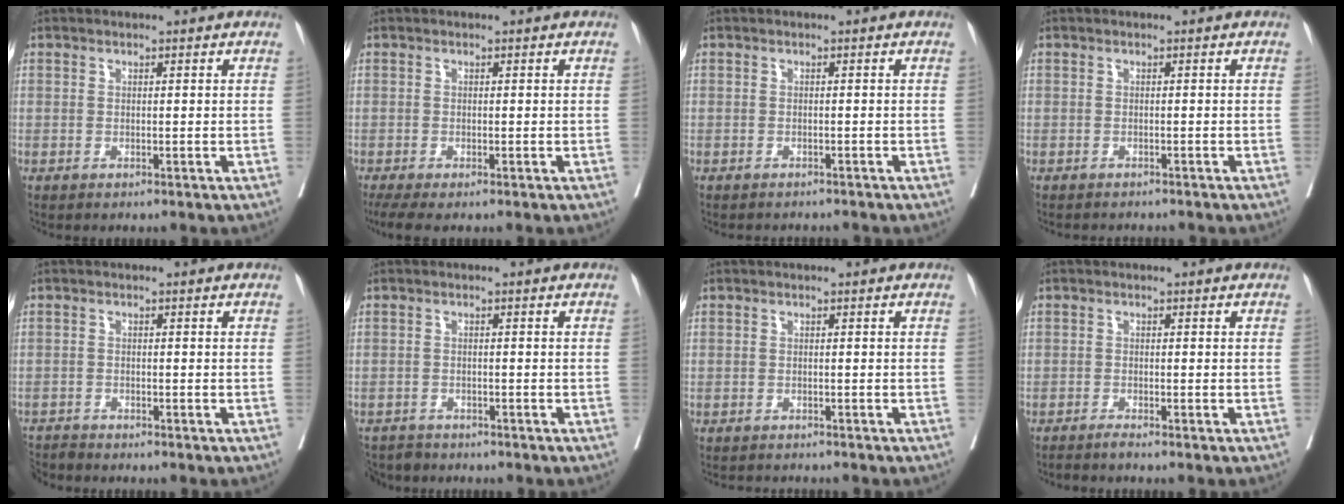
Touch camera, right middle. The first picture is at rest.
{"total": 3.4, "force": [-2.5, 0.7, 2.3], "torque": [-0.046, -0.013, -0.045]}
{"total": 3.8, "force": [-3.6, 0.9, 0.7], "torque": [-0.004, -0.005, -0.045]}
{"total": 3.4, "force": [-3.2, 0.7, 0.8], "torque": [-0.007, -0.004, -0.042]}
{"total": 3.5, "force": [-3.4, 0.5, -0.2], "torque": [0.007, -0.012, -0.065]}
{"total": 4.9, "force": [-4.5, 1.9, 0.1], "torque": [0.004, -0.008, -0.075]}
{"total": 3.6, "force": [-3.5, 0.6, 0.8], "torque": [-0.007, -0.006, -0.049]}
{"total": 1.2, "force": [-1.1, -0.5, 0.3], "torque": [-0.007, 0.000, -0.022]}